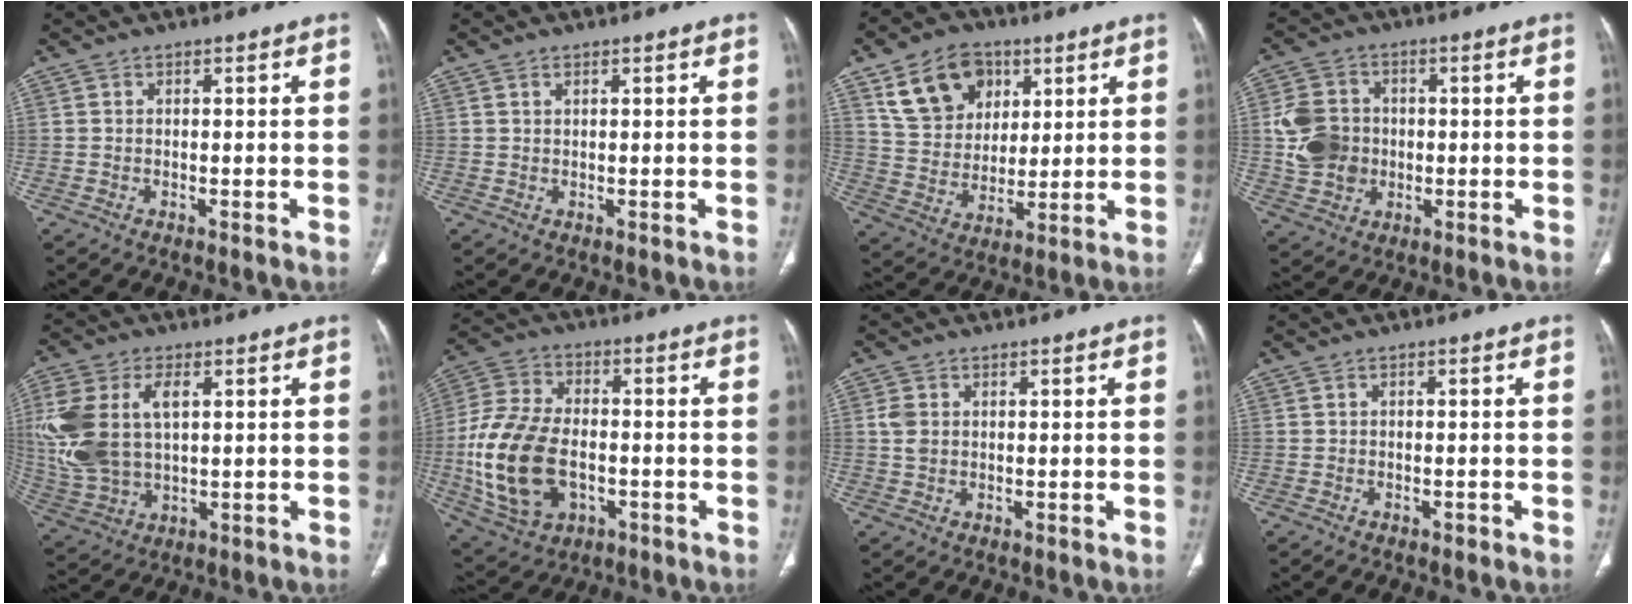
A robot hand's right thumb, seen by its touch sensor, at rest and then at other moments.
{"total": 0.6, "force": [0.4, 0.2, 0.3], "torque": [-0.006, 0.000, 0.009]}
{"total": 14.5, "force": [6.8, 10.8, 6.8], "torque": [-0.087, -0.015, 0.129]}
{"total": 10.1, "force": [-0.2, 8.7, 5.1], "torque": [-0.081, 0.009, -0.001]}
{"total": 16.6, "force": [3.1, 10.0, 12.8], "torque": [-0.293, 0.004, 0.069]}
{"total": 18.8, "force": [-3.2, 12.2, 14.0], "torque": [-0.282, 0.009, -0.047]}
{"total": 2.5, "force": [0.4, 2.0, 1.6], "torque": [-0.031, 0.002, 0.011]}
{"total": 0.7, "force": [-0.5, 0.4, 0.2], "torque": [-0.001, 0.000, -0.011]}